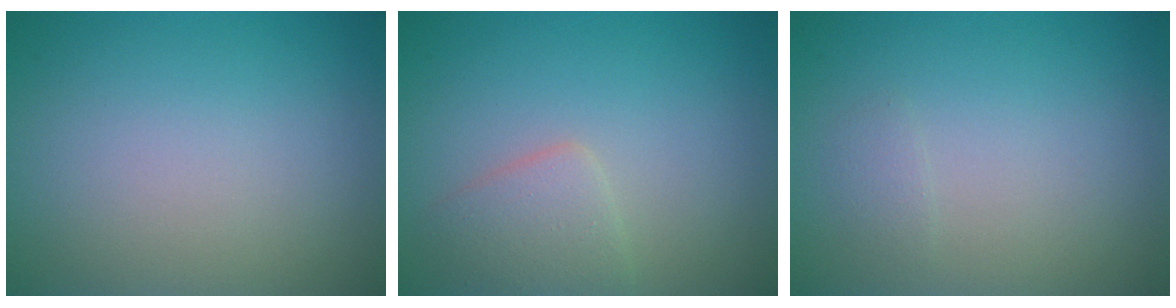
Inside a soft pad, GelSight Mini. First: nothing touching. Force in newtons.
{"total": 2.4, "press": 2.4, "slide": 0.0}
{"total": 0.7, "press": 0.7, "slide": 0.0}